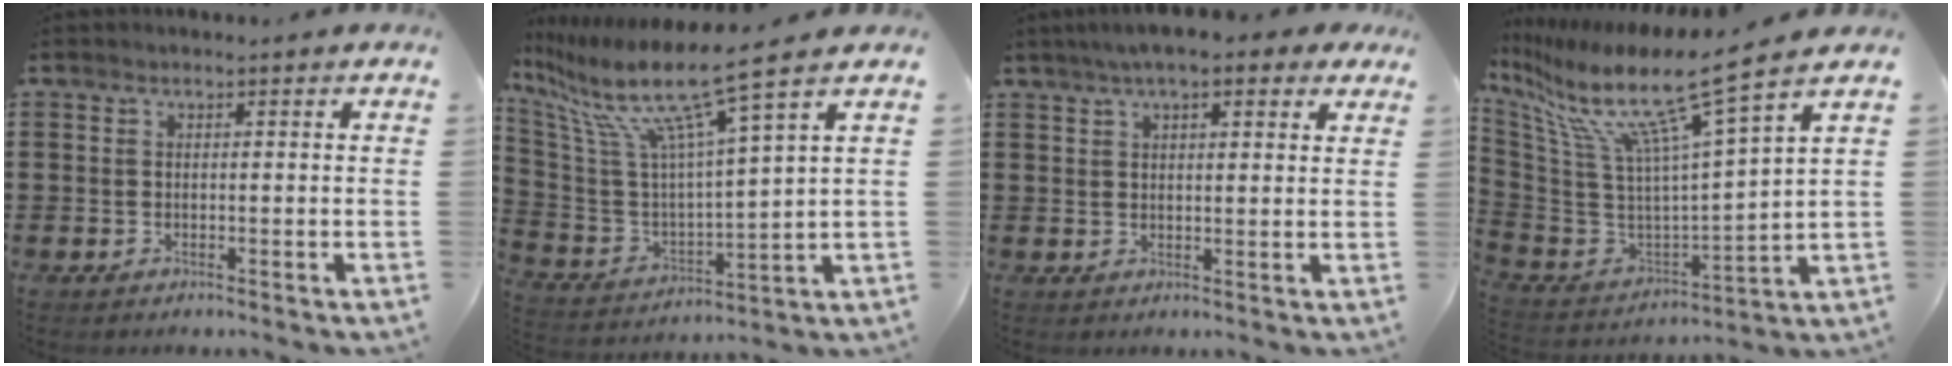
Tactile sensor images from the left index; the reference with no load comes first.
{"total": 11.9, "force": [8.2, 0.9, 8.6], "torque": [-0.196, -0.049, 0.130]}
{"total": 5.4, "force": [3.7, 1.1, 3.8], "torque": [-0.074, 0.002, 0.063]}
{"total": 13.2, "force": [8.7, 0.6, 9.9], "torque": [-0.208, -0.060, 0.134]}